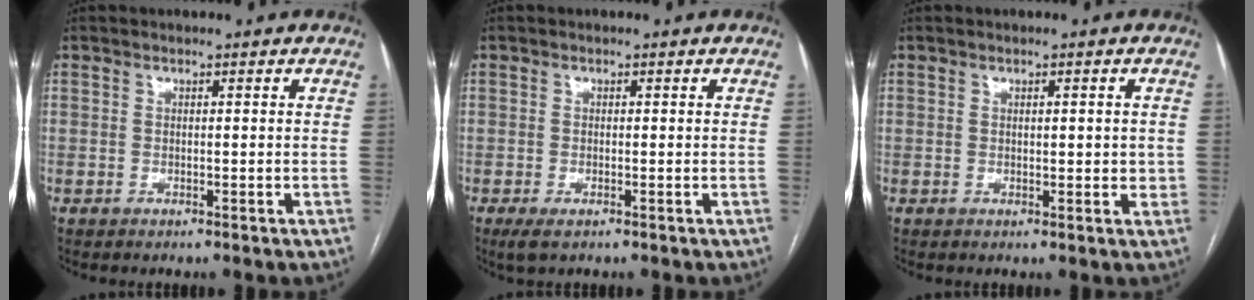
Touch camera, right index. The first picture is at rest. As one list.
[{"total": 2.1, "force": [-1.1, 0.7, 1.6], "torque": [-0.029, -0.003, -0.016]}, {"total": 2.5, "force": [0.4, 0.9, 2.2], "torque": [-0.032, -0.002, 0.005]}]